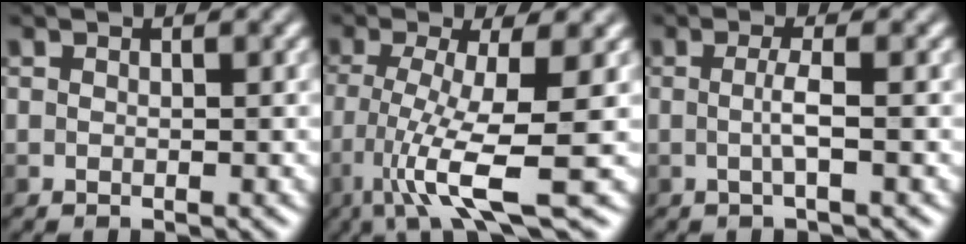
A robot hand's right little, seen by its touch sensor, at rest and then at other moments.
{"total": 7.6, "force": [-2.8, 0.9, 7.0], "torque": [-0.140, -0.007, -0.051]}
{"total": 1.4, "force": [-0.4, -0.5, 1.3], "torque": [-0.029, 0.002, -0.006]}